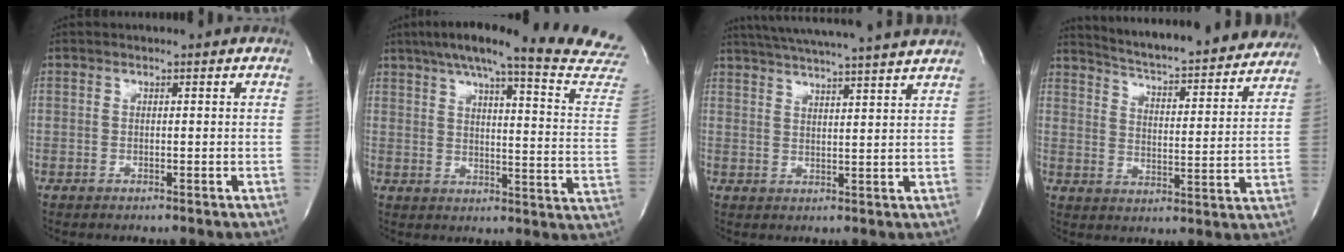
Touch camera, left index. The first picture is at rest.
{"total": 25.9, "force": [22.8, -0.2, 12.2], "torque": [-0.176, -0.080, 0.271]}
{"total": 17.5, "force": [15.7, -0.9, 7.7], "torque": [-0.136, -0.006, 0.212]}
{"total": 24.0, "force": [22.4, 3.0, 8.3], "torque": [-0.125, -0.055, 0.281]}